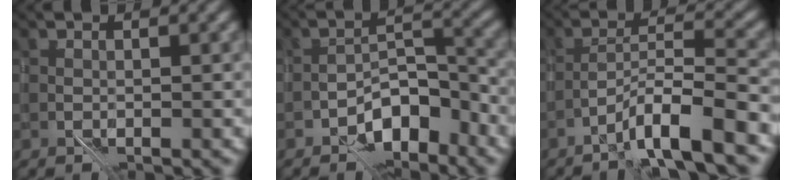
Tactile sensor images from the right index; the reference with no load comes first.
{"total": 5.4, "force": [-3.9, 2.2, 3.1], "torque": [-0.031, 0.014, -0.068]}
{"total": 5.3, "force": [-3.6, -0.1, 3.9], "torque": [-0.055, 0.022, -0.066]}